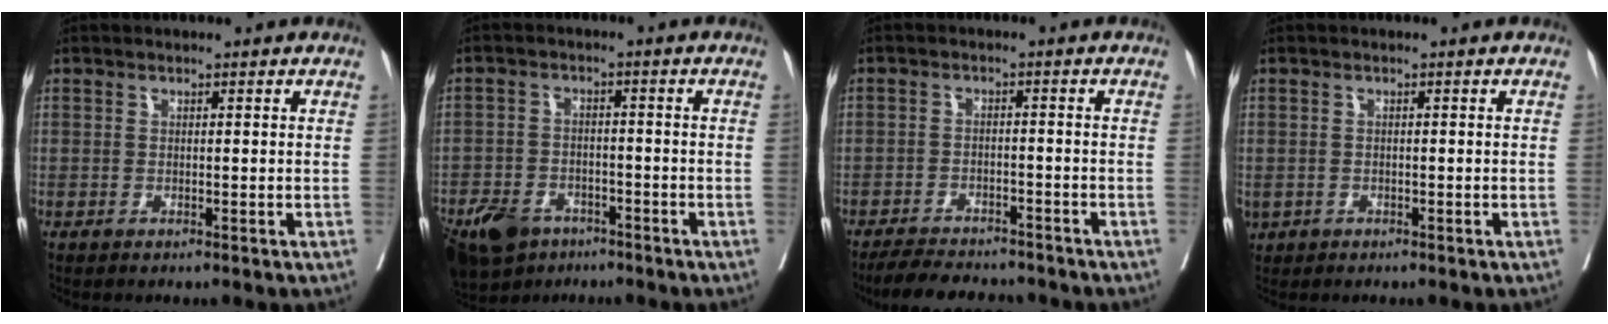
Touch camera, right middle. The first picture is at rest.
{"total": 11.9, "force": [-8.0, 7.2, 5.1], "torque": [-0.117, -0.006, -0.128]}
{"total": 8.9, "force": [-8.2, 2.2, 2.8], "torque": [-0.039, -0.005, -0.121]}
{"total": 2.4, "force": [-1.2, 1.9, 0.9], "torque": [-0.021, -0.002, -0.015]}